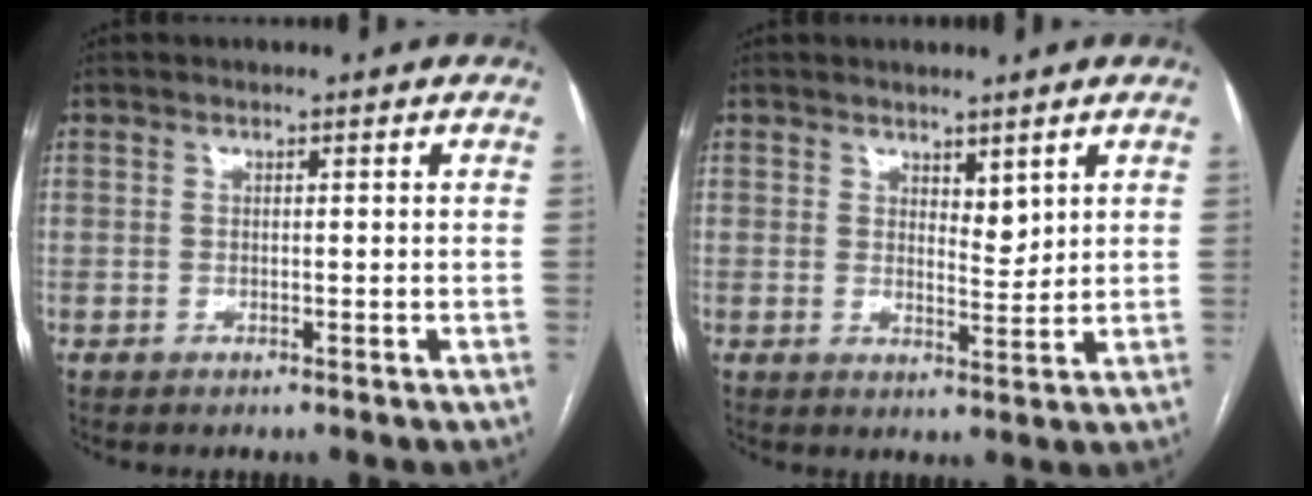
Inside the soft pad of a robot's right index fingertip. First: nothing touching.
{"total": 2.9, "force": [1.9, 1.2, 1.8], "torque": [-0.029, -0.010, 0.039]}